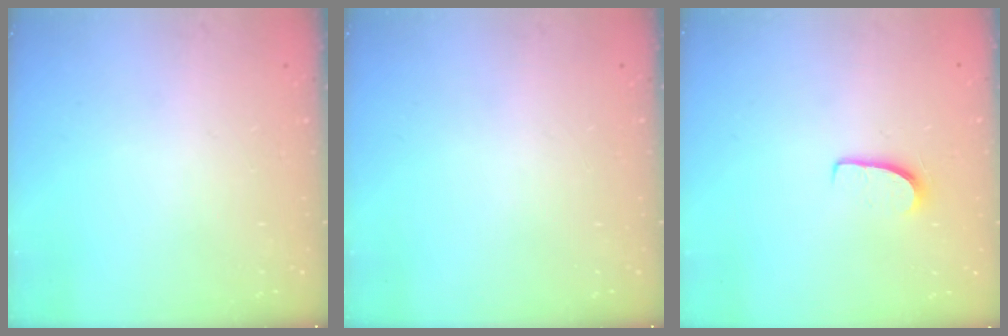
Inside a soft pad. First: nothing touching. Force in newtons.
{"total": 0.0}
{"total": 5.8, "press": 5.8, "slide": 0.5}